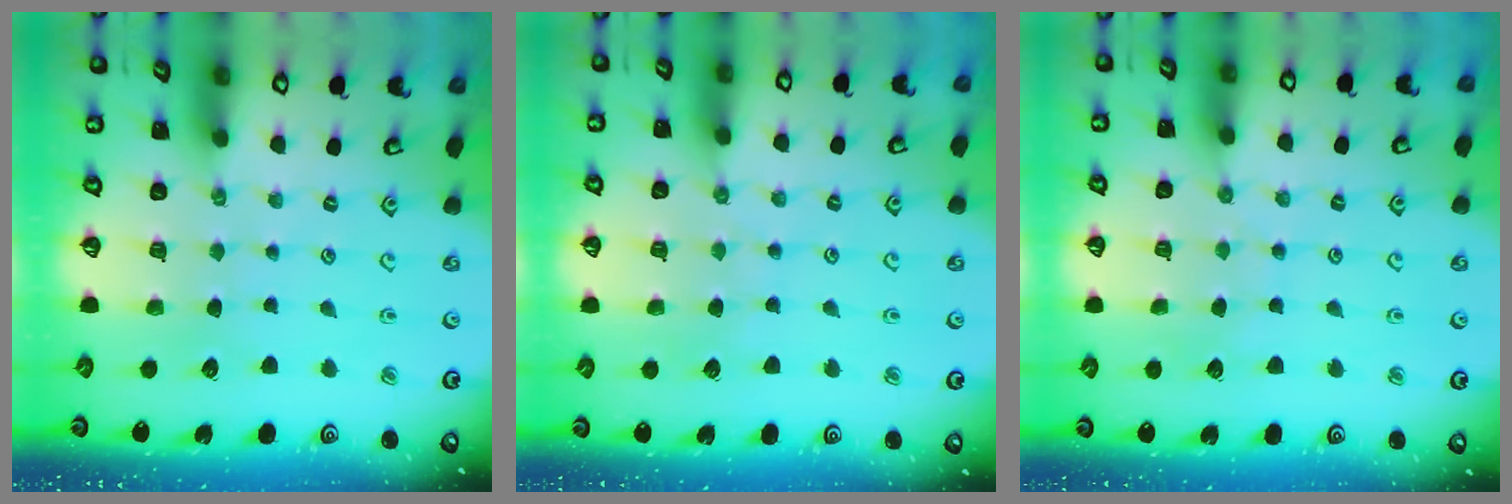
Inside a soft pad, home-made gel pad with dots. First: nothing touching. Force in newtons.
{"total": 3.9, "press": 3.8, "slide": 0.6}
{"total": 4.3, "press": 4.3, "slide": 0.3}